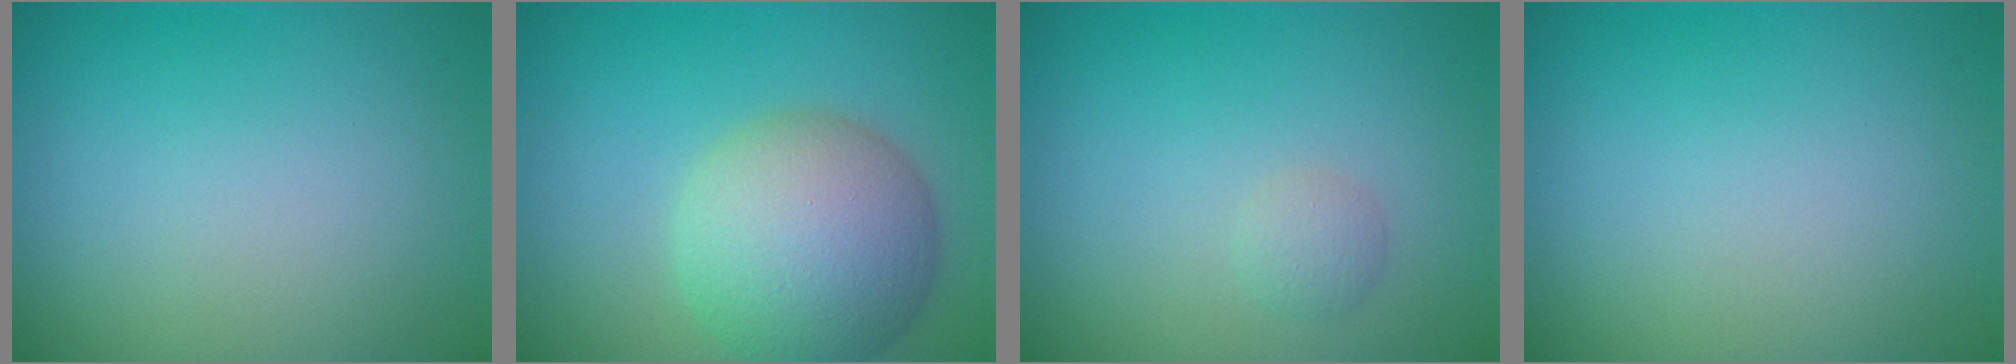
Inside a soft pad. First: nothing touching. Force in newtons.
{"total": 8.0, "press": 8.0, "slide": 0.5}
{"total": 1.1, "press": 1.1, "slide": 0.0}
{"total": 0.0}